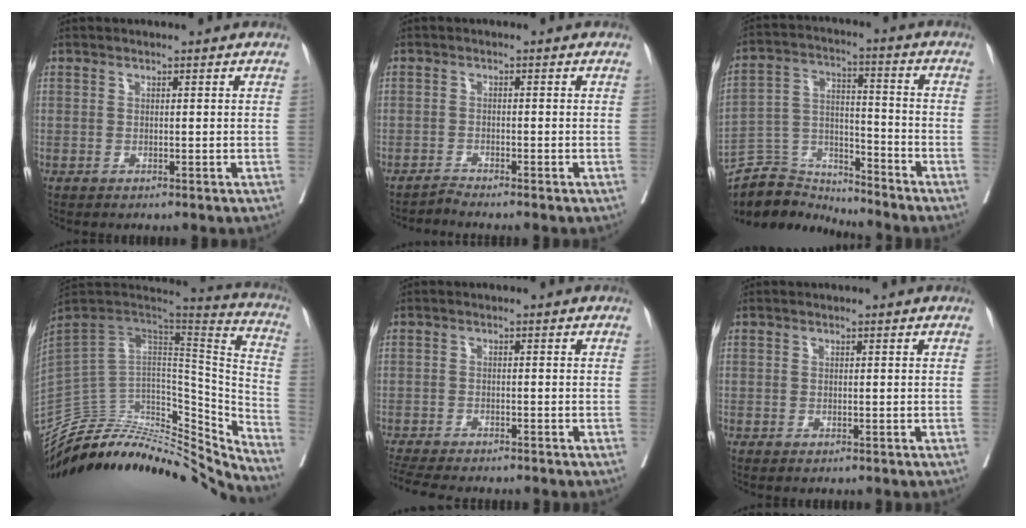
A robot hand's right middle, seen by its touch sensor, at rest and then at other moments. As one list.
[{"total": 1.7, "force": [-1.5, -0.7, -0.1], "torque": [-0.001, -0.007, -0.030]}, {"total": 10.4, "force": [-10.2, 2.1, -0.8], "torque": [0.013, 0.037, -0.190]}, {"total": 36.6, "force": [-33.3, 8.7, 12.5], "torque": [-0.186, -0.018, -0.479]}, {"total": 10.8, "force": [-9.5, 2.0, 4.8], "torque": [-0.081, -0.013, -0.139]}, {"total": 0.8, "force": [-0.7, 0.2, 0.3], "torque": [-0.010, -0.004, -0.010]}]